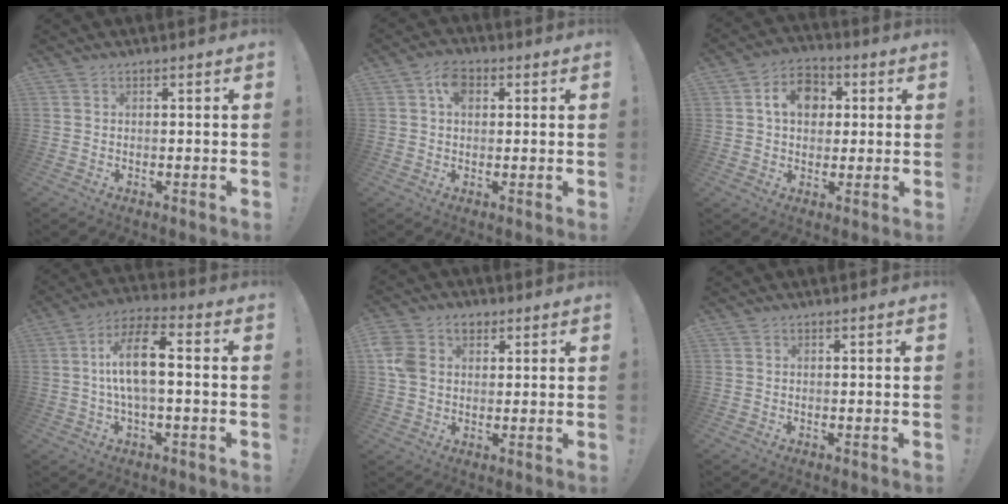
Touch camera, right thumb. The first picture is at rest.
{"total": 5.9, "force": [1.6, 4.0, 4.0], "torque": [-0.062, 0.006, 0.028]}
{"total": 10.9, "force": [3.0, 8.5, 6.1], "torque": [-0.089, 0.004, 0.056]}
{"total": 12.8, "force": [0.7, 4.9, 11.8], "torque": [-0.208, 0.005, 0.006]}
{"total": 8.6, "force": [2.9, 6.6, 4.7], "torque": [-0.088, -0.003, 0.055]}
{"total": 0.0}